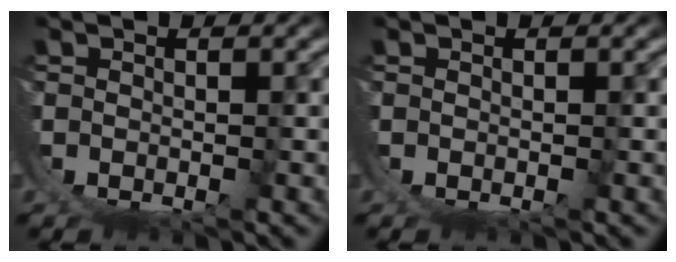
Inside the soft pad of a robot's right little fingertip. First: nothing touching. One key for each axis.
{"total": 0.0}